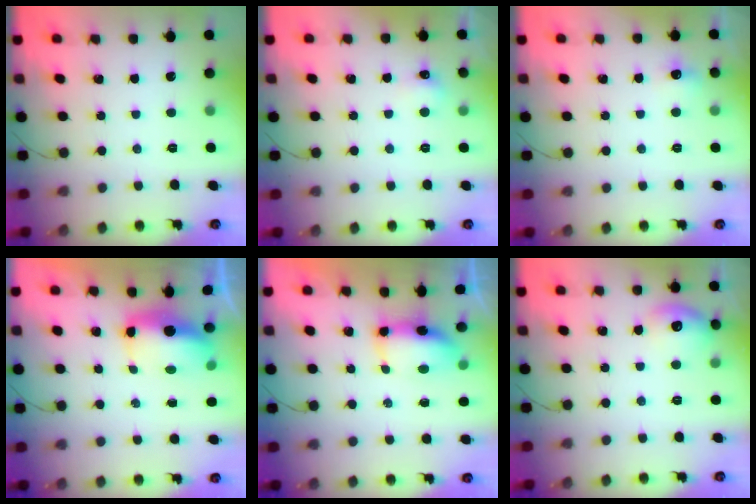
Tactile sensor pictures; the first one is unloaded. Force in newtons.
{"total": 5.1, "press": 5.0, "slide": 1.3}
{"total": 5.3, "press": 5.0, "slide": 1.7}
{"total": 7.0, "press": 6.9, "slide": 1.5}
{"total": 8.1, "press": 7.5, "slide": 2.9}
{"total": 10.3, "press": 10.2, "slide": 1.3}